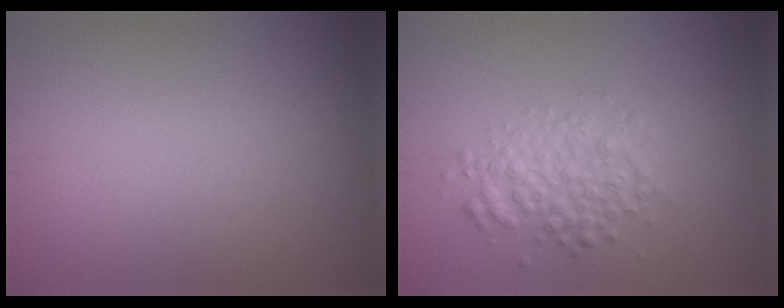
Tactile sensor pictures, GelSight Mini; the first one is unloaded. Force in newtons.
{"total": 3.1, "press": 3.1, "slide": 0.2}